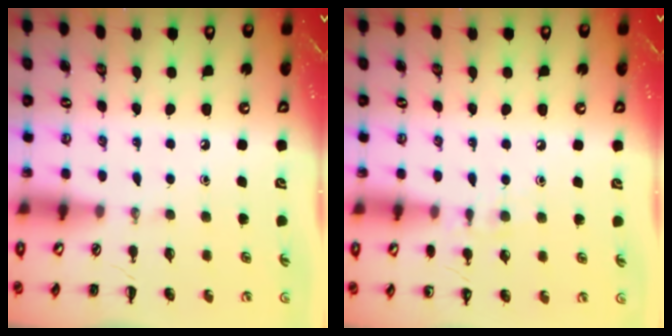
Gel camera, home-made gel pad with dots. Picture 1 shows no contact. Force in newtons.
{"total": 6.6, "press": 6.3, "slide": 1.9}